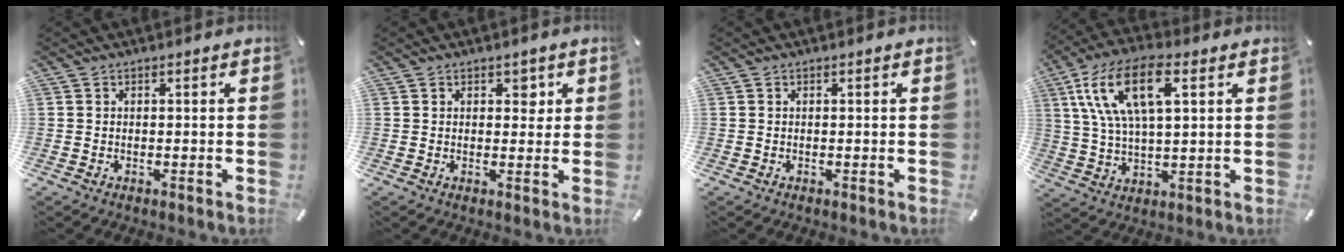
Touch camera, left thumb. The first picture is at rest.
{"total": 2.7, "force": [1.1, 1.9, 1.5], "torque": [-0.002, -0.008, 0.010]}
{"total": 0.0}
{"total": 15.1, "force": [6.1, 6.4, 12.2], "torque": [-0.268, 0.005, 0.105]}